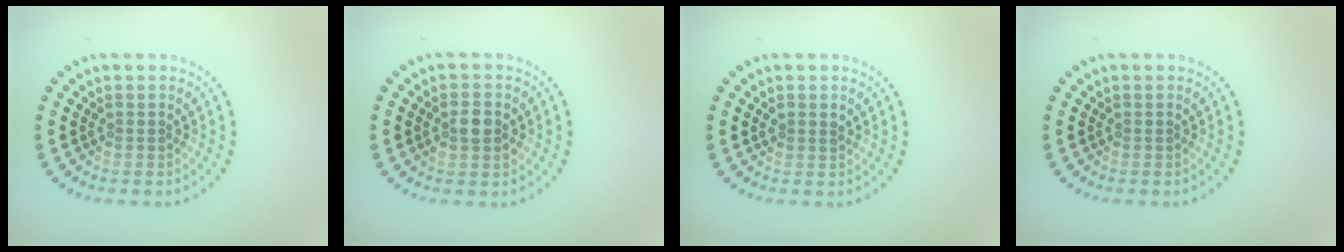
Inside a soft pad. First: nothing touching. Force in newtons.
{"total": 2.4, "press": 2.4, "slide": 0.2}
{"total": 0.8, "press": 0.8, "slide": 0.2}
{"total": 0.0}